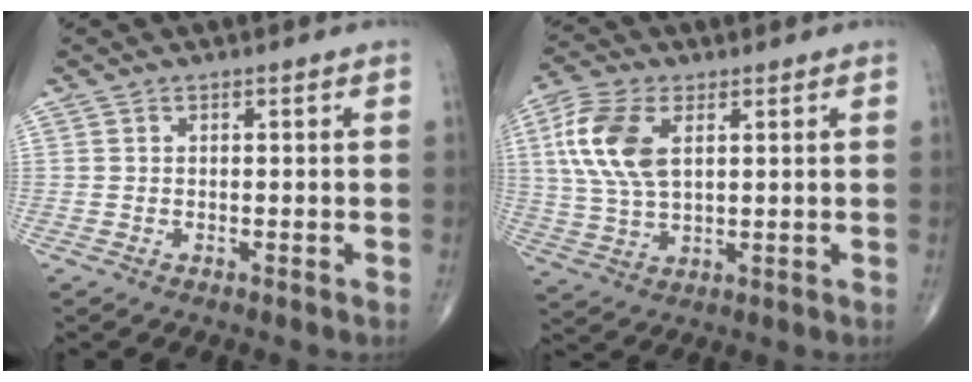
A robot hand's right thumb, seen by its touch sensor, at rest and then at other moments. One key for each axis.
{"total": 12.2, "fx": 3.5, "fy": 6.5, "fz": 9.8, "tx": -0.217, "ty": -0.001, "tz": 0.069}